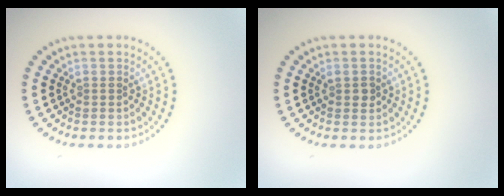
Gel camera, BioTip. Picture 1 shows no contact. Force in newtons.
{"total": 1.0, "press": 1.0, "slide": 0.2}